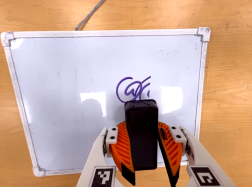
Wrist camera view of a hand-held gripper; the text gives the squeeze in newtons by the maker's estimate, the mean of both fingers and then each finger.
{"total": 11.8, "left": 11.7, "right": 11.9}